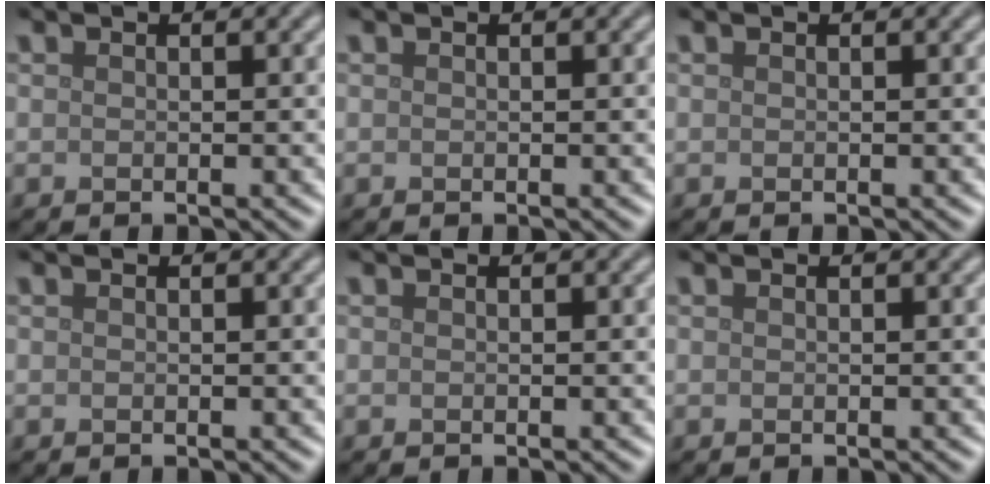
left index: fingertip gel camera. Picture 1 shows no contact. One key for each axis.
{"total": 0.0}
{"total": 0.0}
{"total": 0.0}
{"total": 0.0}
{"total": 0.0}